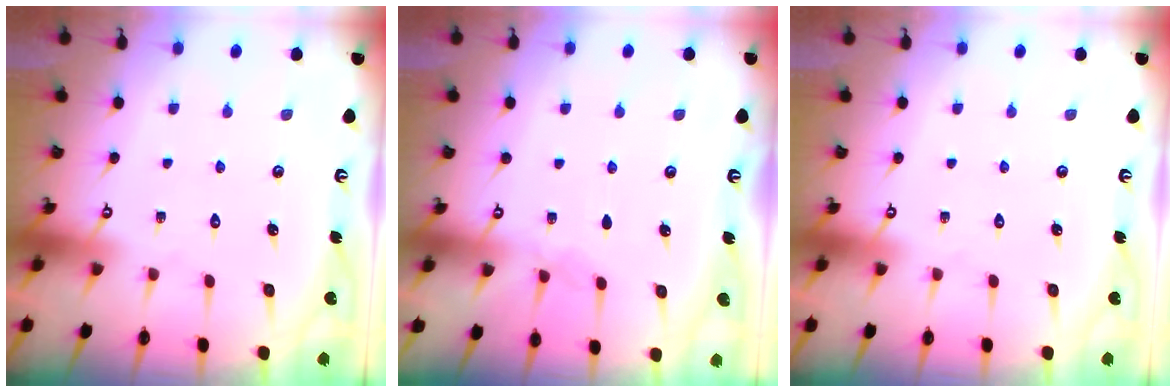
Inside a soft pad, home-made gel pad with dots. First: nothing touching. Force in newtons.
{"total": 5.2, "press": 4.4, "slide": 2.9}
{"total": 0.0}